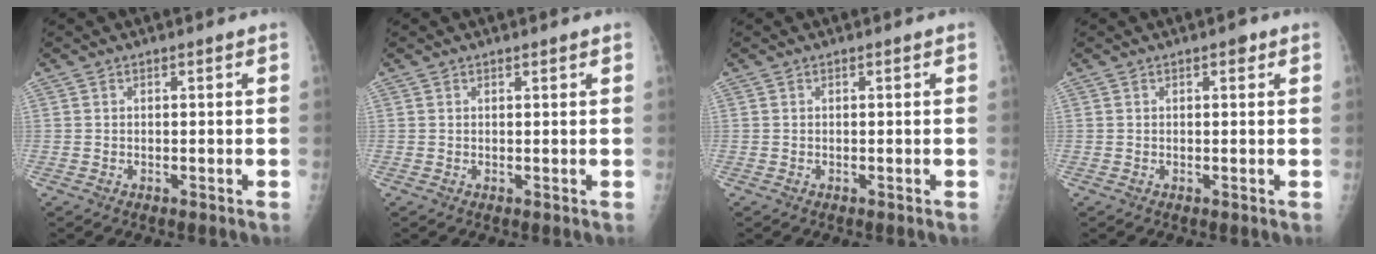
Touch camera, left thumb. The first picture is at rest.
{"total": 0.7, "force": [0.6, 0.2, 0.3], "torque": [-0.004, -0.003, 0.008]}
{"total": 0.0}
{"total": 1.5, "force": [0.8, 0.7, 1.0], "torque": [-0.007, 0.000, 0.008]}